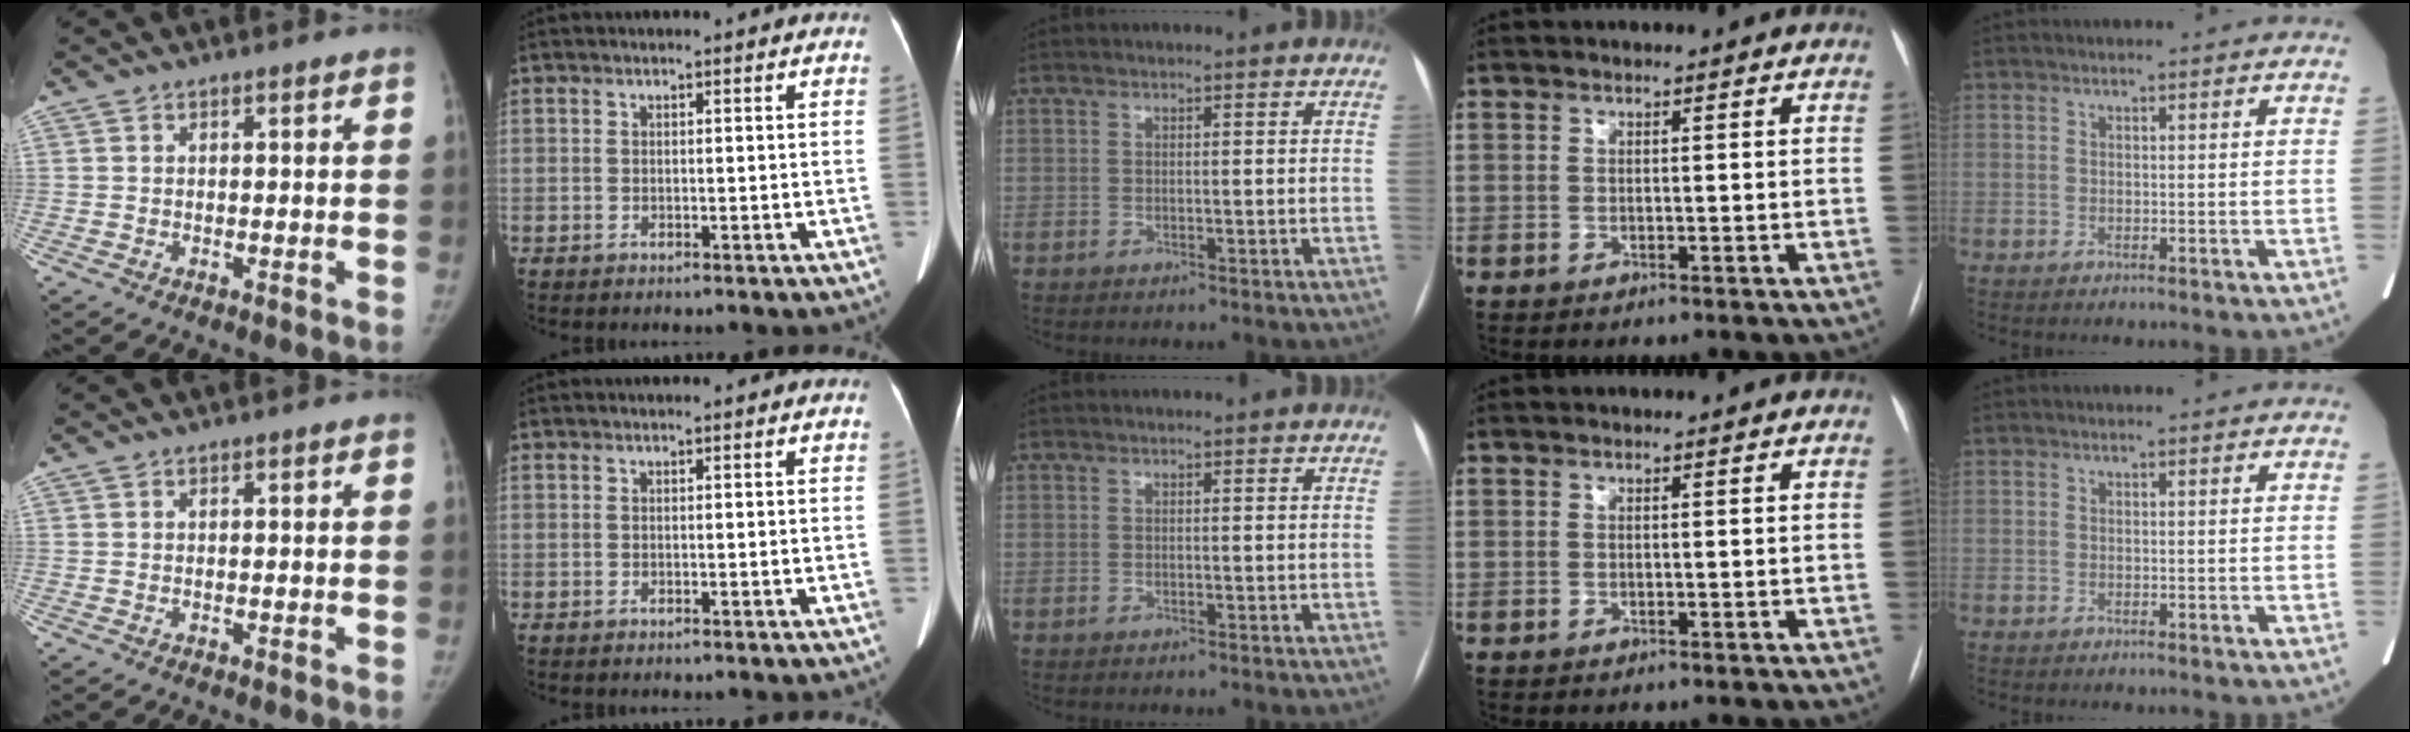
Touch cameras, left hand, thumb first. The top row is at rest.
{}